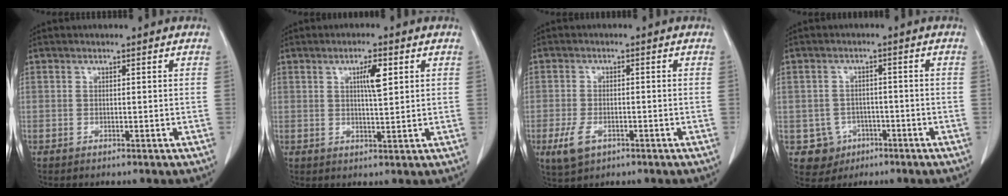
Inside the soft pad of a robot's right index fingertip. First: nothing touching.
{"total": 4.2, "force": [1.6, 0.7, 3.8], "torque": [-0.067, 0.001, 0.027]}
{"total": 4.3, "force": [-2.1, 2.4, 3.0], "torque": [-0.065, -0.004, -0.032]}
{"total": 5.0, "force": [-1.8, 4.7, 0.2], "torque": [0.000, 0.012, -0.022]}